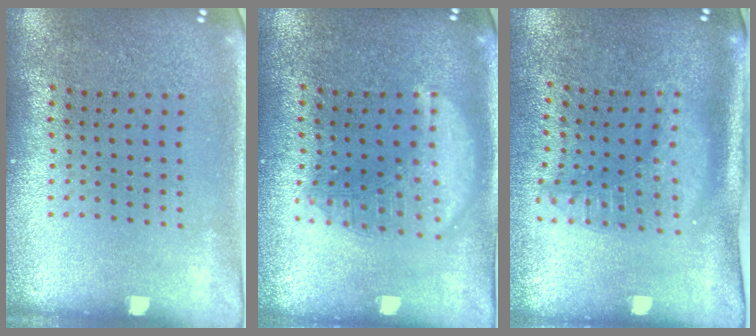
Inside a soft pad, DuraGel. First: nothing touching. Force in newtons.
{"total": 2.8, "press": 2.8, "slide": 0.3}
{"total": 1.9, "press": 1.6, "slide": 1.1}